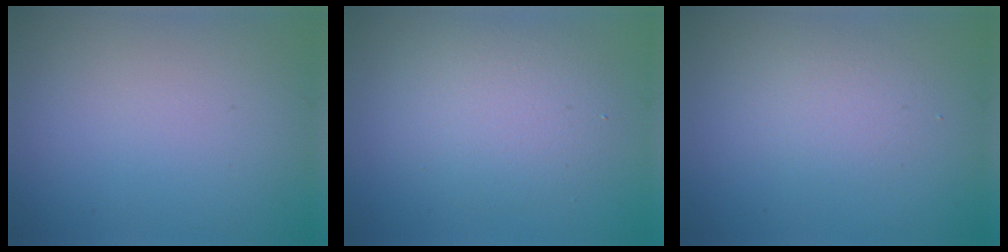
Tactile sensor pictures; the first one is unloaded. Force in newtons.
{"total": 4.0, "press": 4.0, "slide": 0.1}
{"total": 1.9, "press": 1.9, "slide": 0.1}